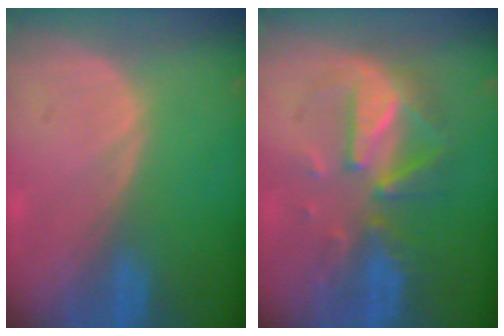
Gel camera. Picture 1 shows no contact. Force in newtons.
{"total": 8.1, "press": 7.9, "slide": 2.0}